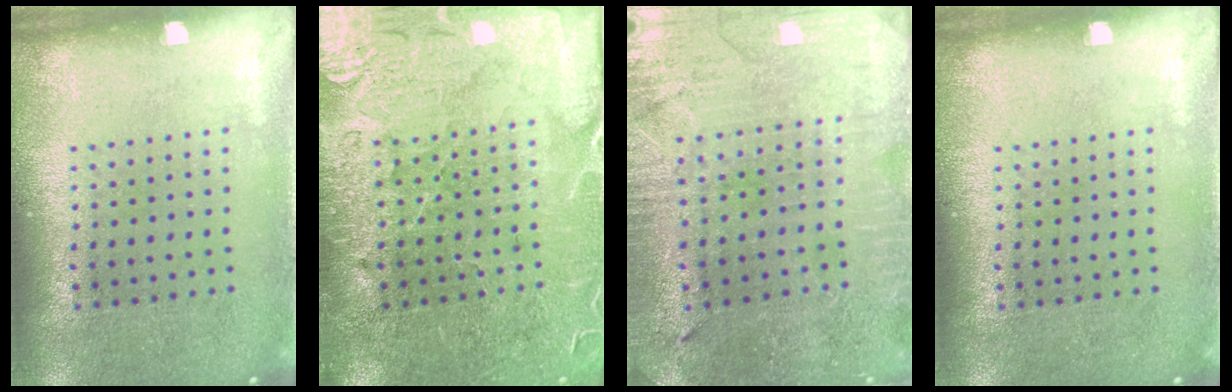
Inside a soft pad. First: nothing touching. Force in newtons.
{"total": 3.5, "press": 3.4, "slide": 0.9}
{"total": 1.0, "press": 0.9, "slide": 0.2}
{"total": 0.0}